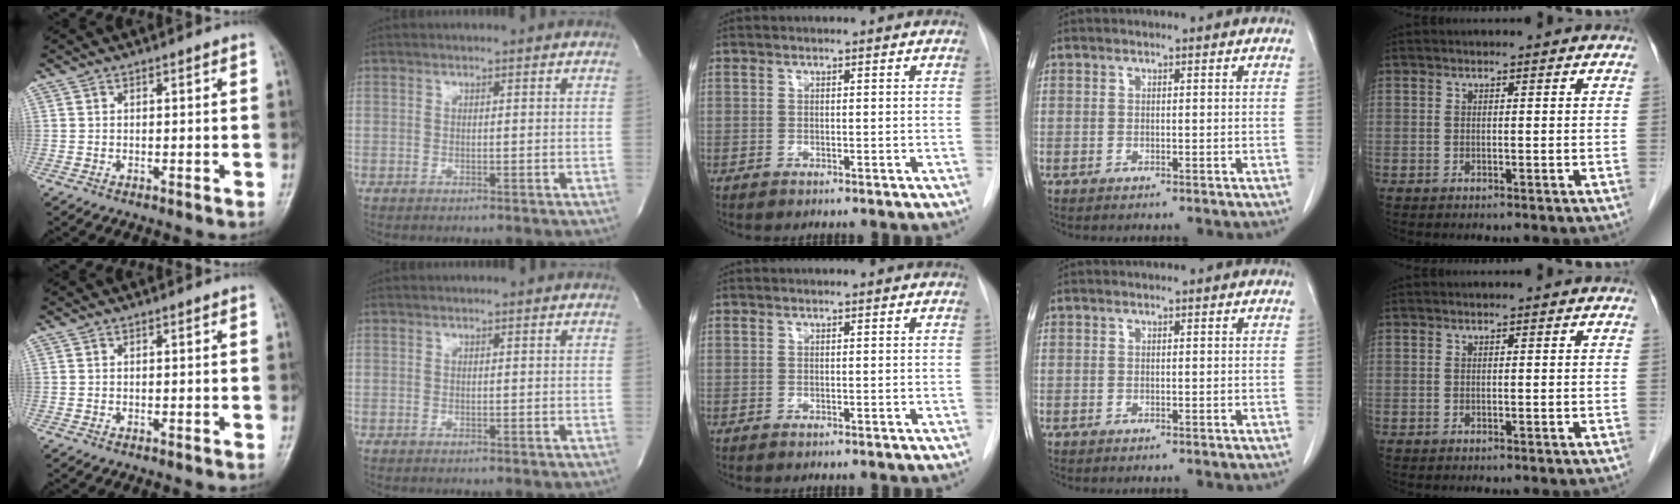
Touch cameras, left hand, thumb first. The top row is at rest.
{}